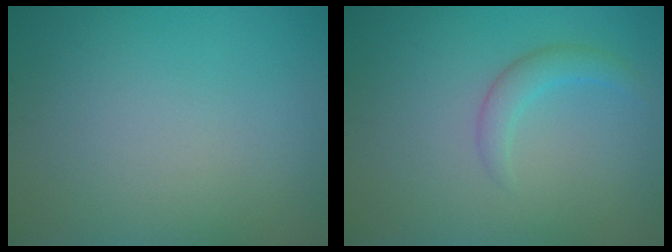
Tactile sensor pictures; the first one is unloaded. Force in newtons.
{"total": 2.0, "press": 2.0, "slide": 0.1}